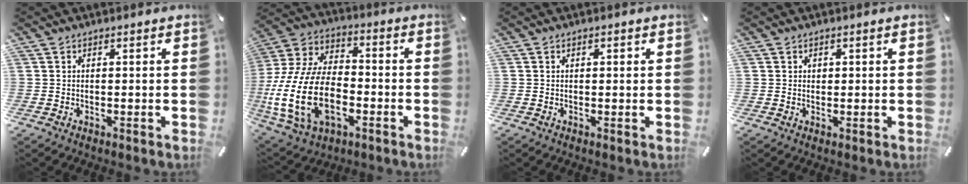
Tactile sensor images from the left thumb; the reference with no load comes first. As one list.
[{"total": 22.4, "force": [-6.0, 14.2, 16.3], "torque": [-0.363, 0.021, -0.102]}, {"total": 0.8, "force": [0.1, 0.4, 0.6], "torque": [-0.013, 0.003, 0.000]}, {"total": 1.2, "force": [0.2, 1.1, 0.3], "torque": [0.001, 0.001, 0.001]}]